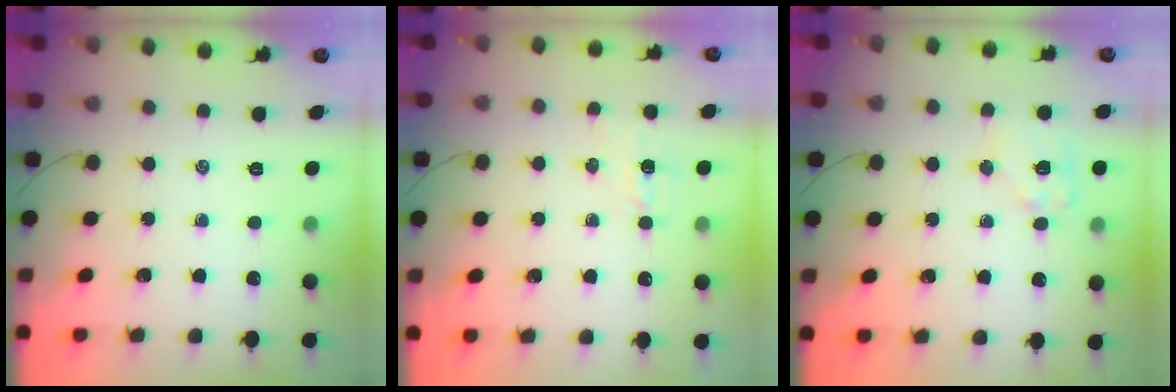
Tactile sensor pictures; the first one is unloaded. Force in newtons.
{"total": 3.4, "press": 3.3, "slide": 1.1}
{"total": 9.8, "press": 9.7, "slide": 1.3}